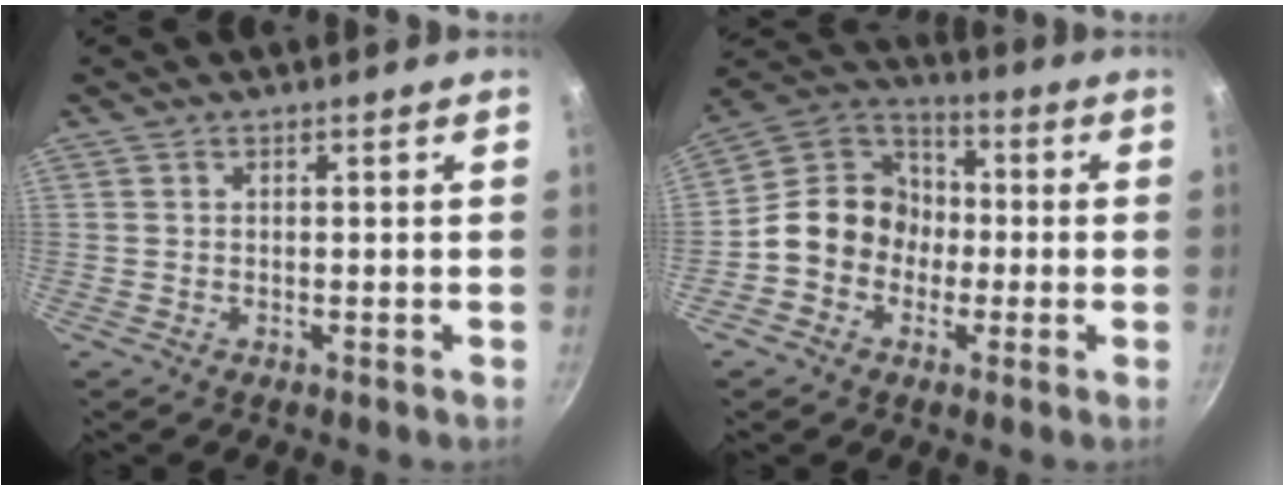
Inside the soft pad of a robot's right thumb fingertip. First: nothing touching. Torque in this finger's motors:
{"motor_torque": [0.64, 1.69, 0.76, -0.55, 0.05]}